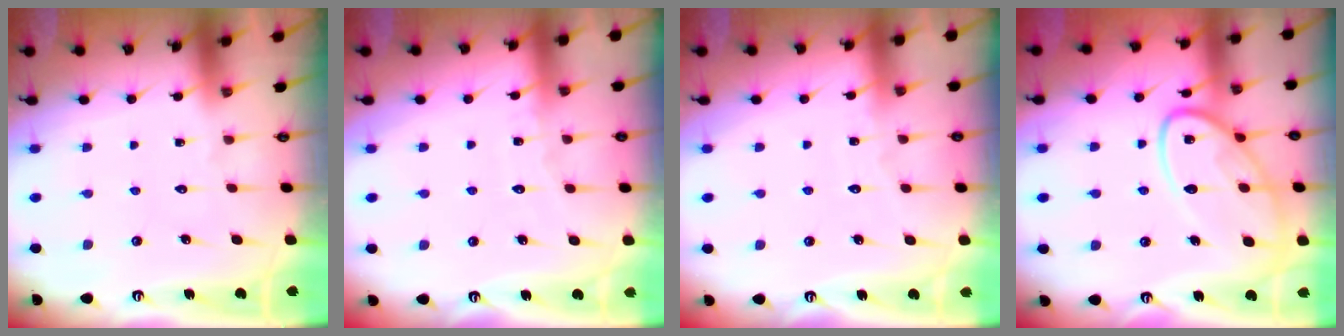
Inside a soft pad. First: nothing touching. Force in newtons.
{"total": 3.4, "press": 3.4, "slide": 0.4}
{"total": 2.1, "press": 2.1, "slide": 0.3}
{"total": 15.1, "press": 15.0, "slide": 1.4}